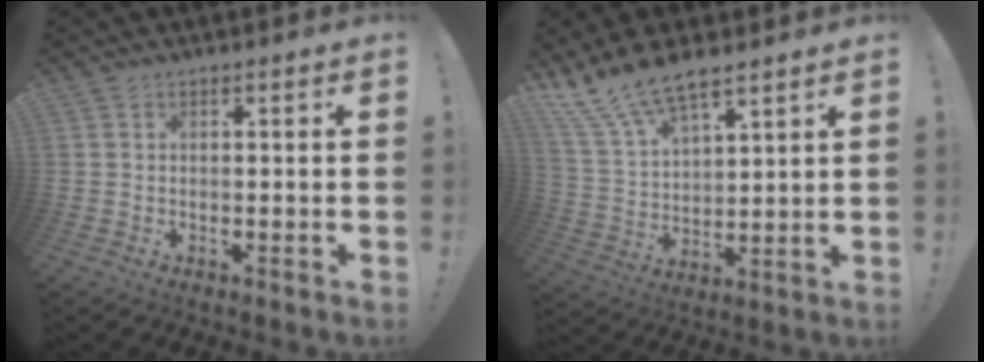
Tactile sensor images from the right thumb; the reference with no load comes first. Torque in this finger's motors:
{"motor_torque": [0.76, 0.86, 0.87, 0.78, 0.05]}